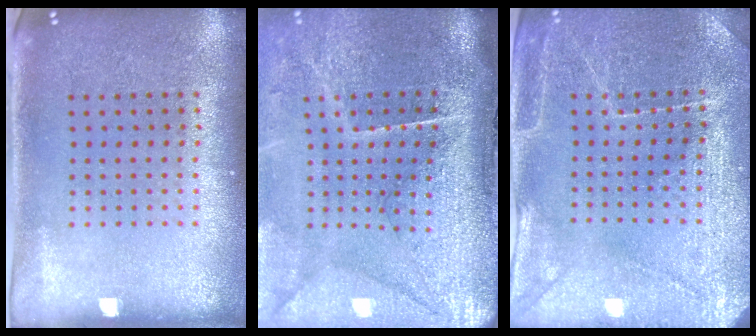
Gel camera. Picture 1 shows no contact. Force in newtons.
{"total": 4.8, "press": 3.9, "slide": 2.7}
{"total": 3.2, "press": 3.2, "slide": 0.4}